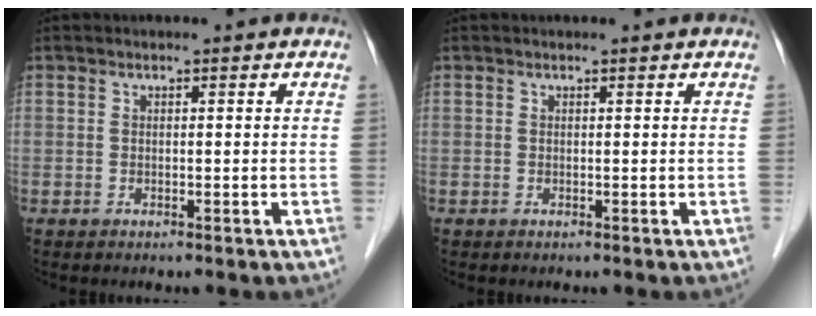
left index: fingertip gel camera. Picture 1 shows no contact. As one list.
[{"total": 0.6, "force": [0.5, 0.0, 0.2], "torque": [-0.005, 0.001, 0.008]}]